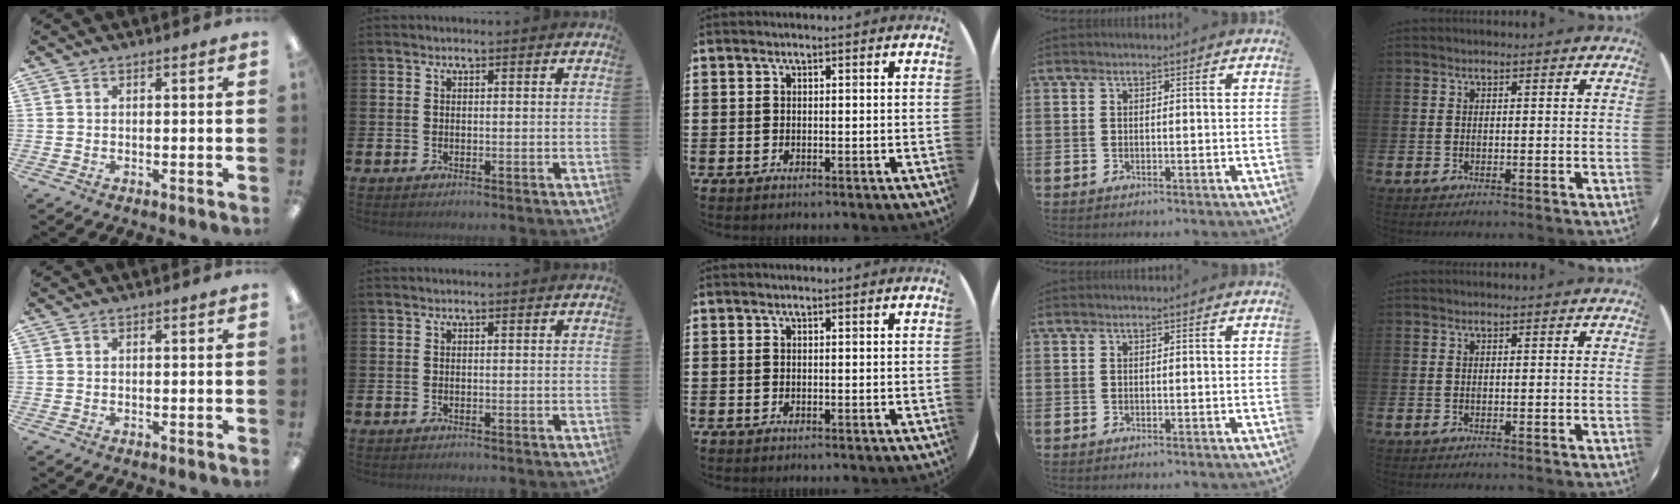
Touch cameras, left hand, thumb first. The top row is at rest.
{}